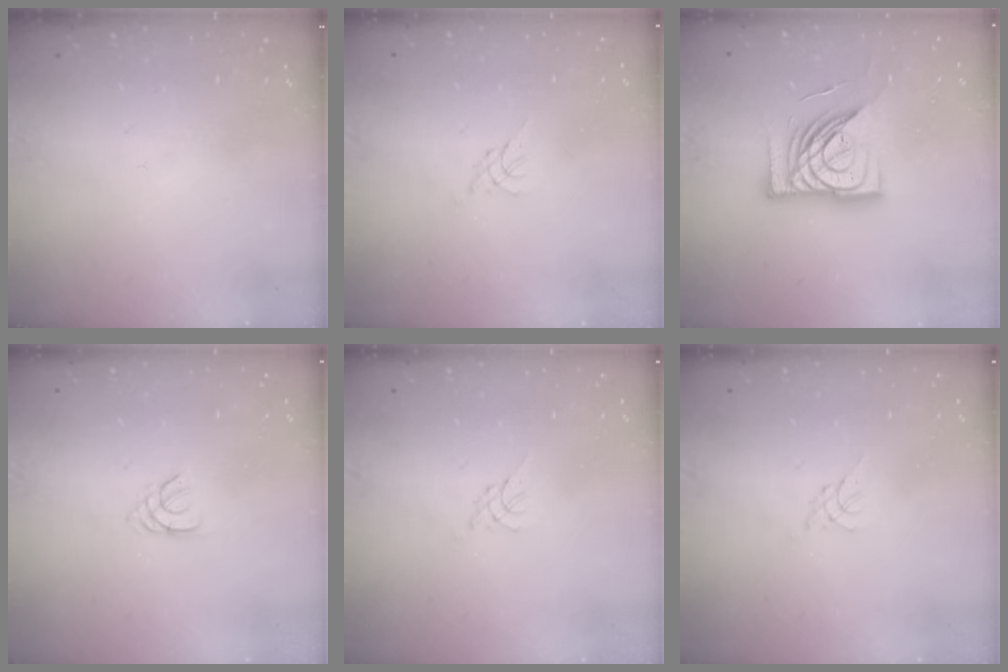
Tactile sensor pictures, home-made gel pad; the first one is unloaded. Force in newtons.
{"total": 0.0}
{"total": 16.5, "press": 16.3, "slide": 2.1}
{"total": 1.4, "press": 1.4, "slide": 0.3}
{"total": 0.0}
{"total": 0.0}